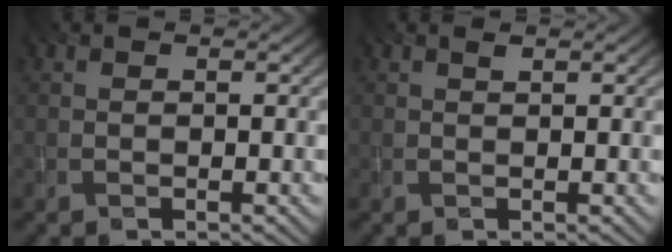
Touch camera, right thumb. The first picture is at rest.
{"total": 0.5, "force": [0.4, 0.1, 0.3], "torque": [-0.006, 0.000, 0.007]}